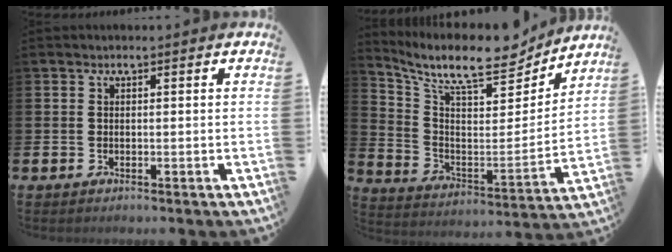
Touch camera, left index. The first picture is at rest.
{"total": 11.2, "force": [9.8, 2.8, 4.8], "torque": [-0.116, -0.077, 0.162]}